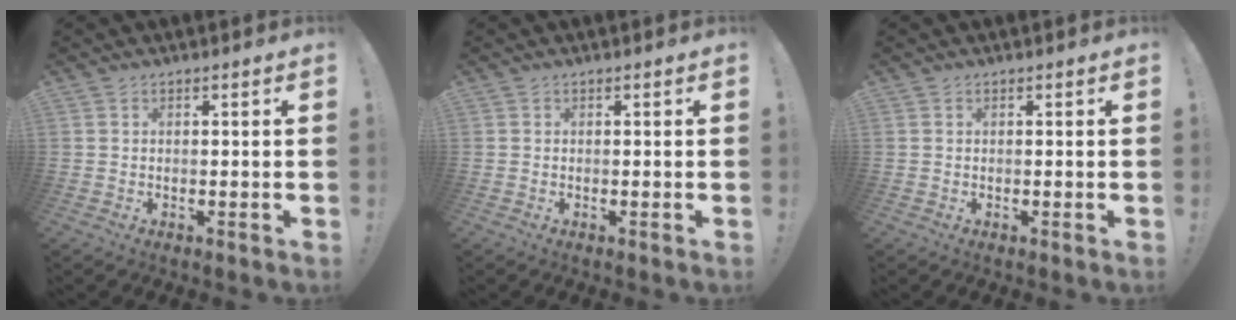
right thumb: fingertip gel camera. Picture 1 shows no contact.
{"total": 0.0}
{"total": 0.0}